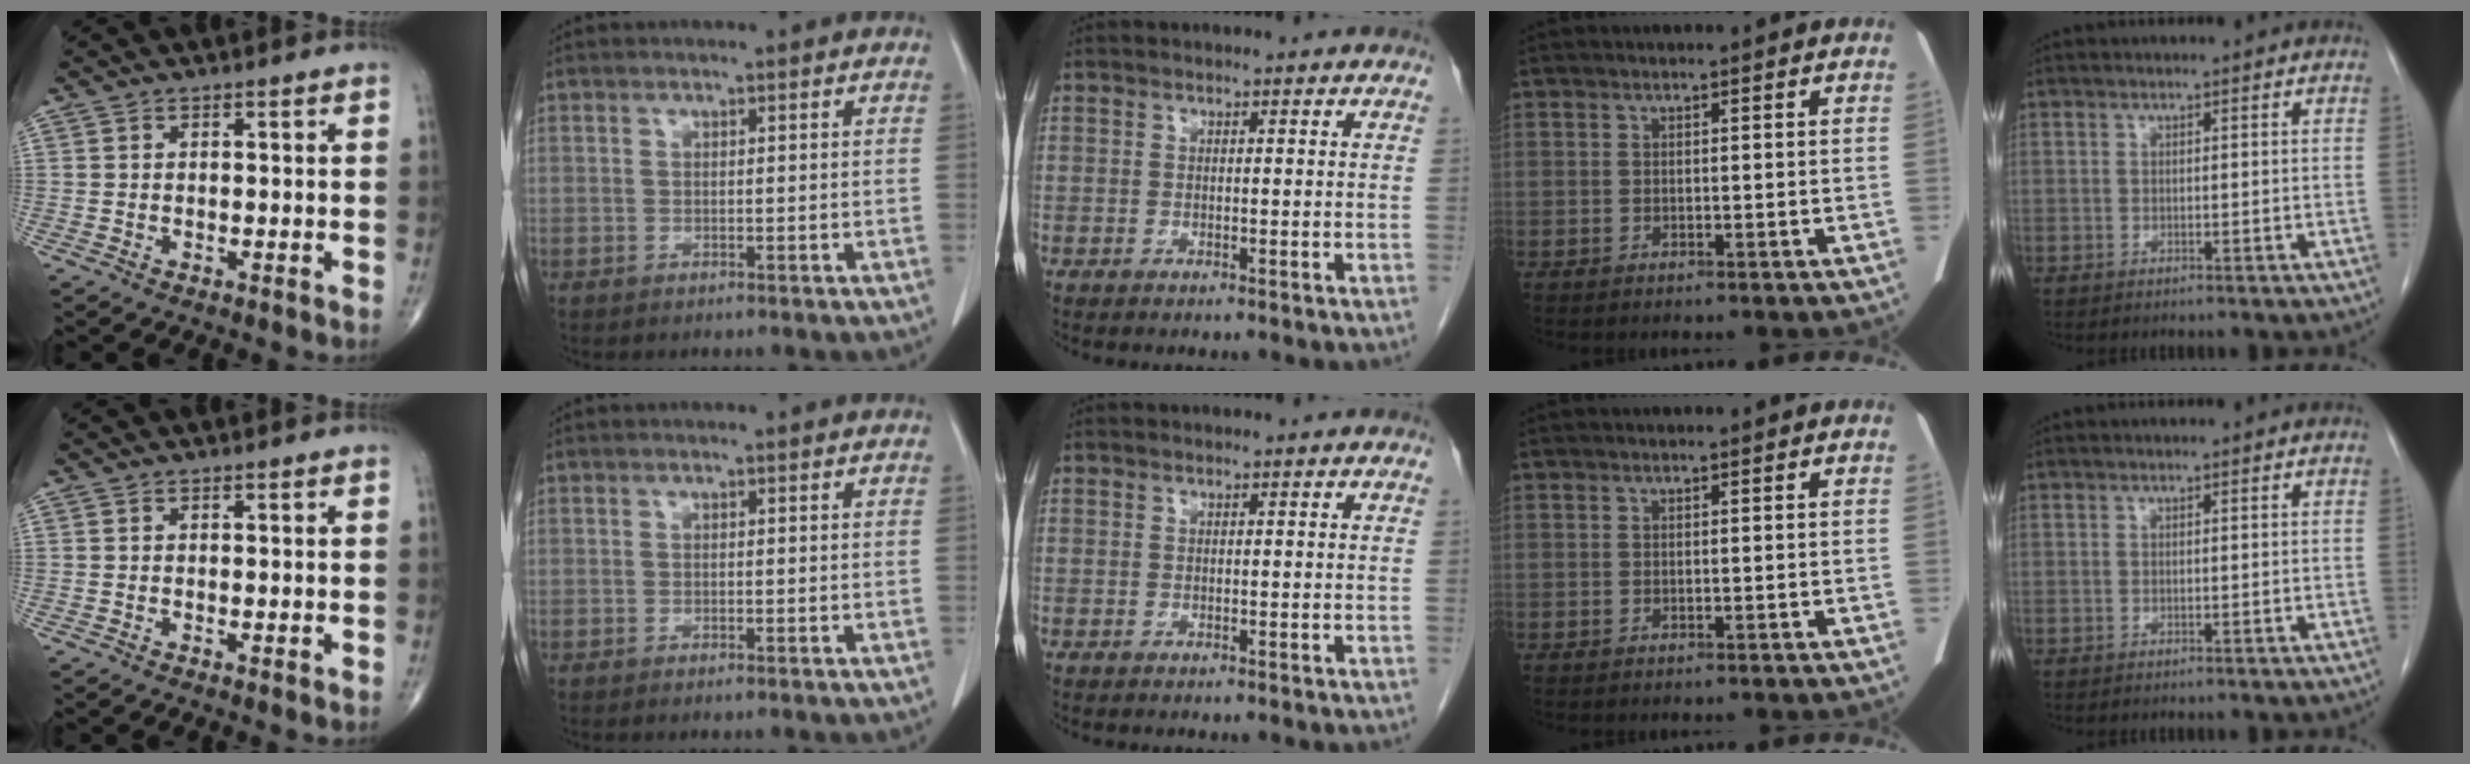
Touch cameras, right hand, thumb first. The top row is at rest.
{"thumb": {"total": 0.5, "force": [0.0, 0.1, 0.5], "torque": [-0.012, -0.004, -0.001]}, "index": {"total": 0.5, "force": [-0.4, 0.0, 0.3], "torque": [-0.010, -0.001, -0.006]}}